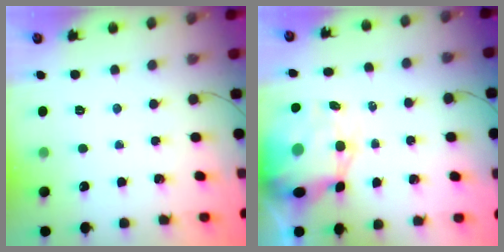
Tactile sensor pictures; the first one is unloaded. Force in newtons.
{"total": 8.7, "press": 8.3, "slide": 2.7}